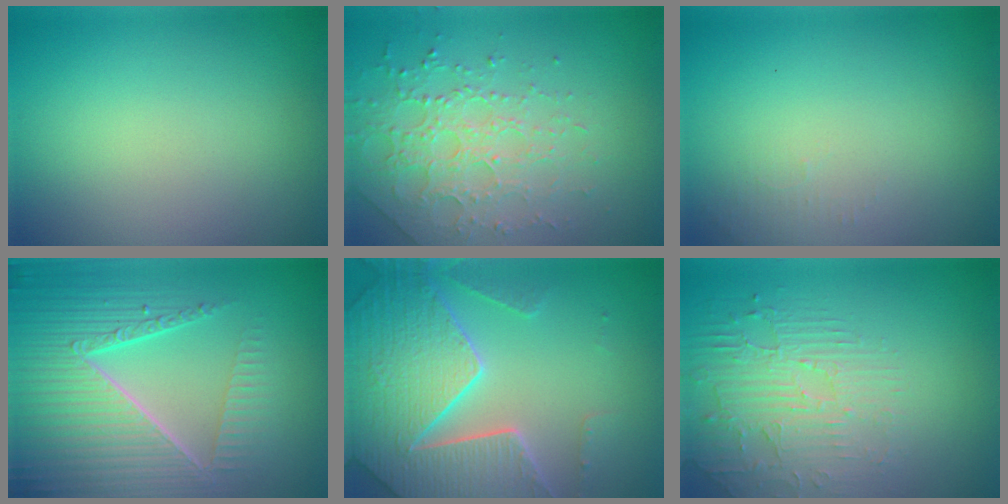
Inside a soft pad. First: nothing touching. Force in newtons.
{"total": 3.8, "press": 3.6, "slide": 1.1}
{"total": 1.0, "press": 0.9, "slide": 0.3}
{"total": 8.4, "press": 6.1, "slide": 5.8}
{"total": 7.5, "press": 7.2, "slide": 2.1}
{"total": 2.6, "press": 2.1, "slide": 1.5}